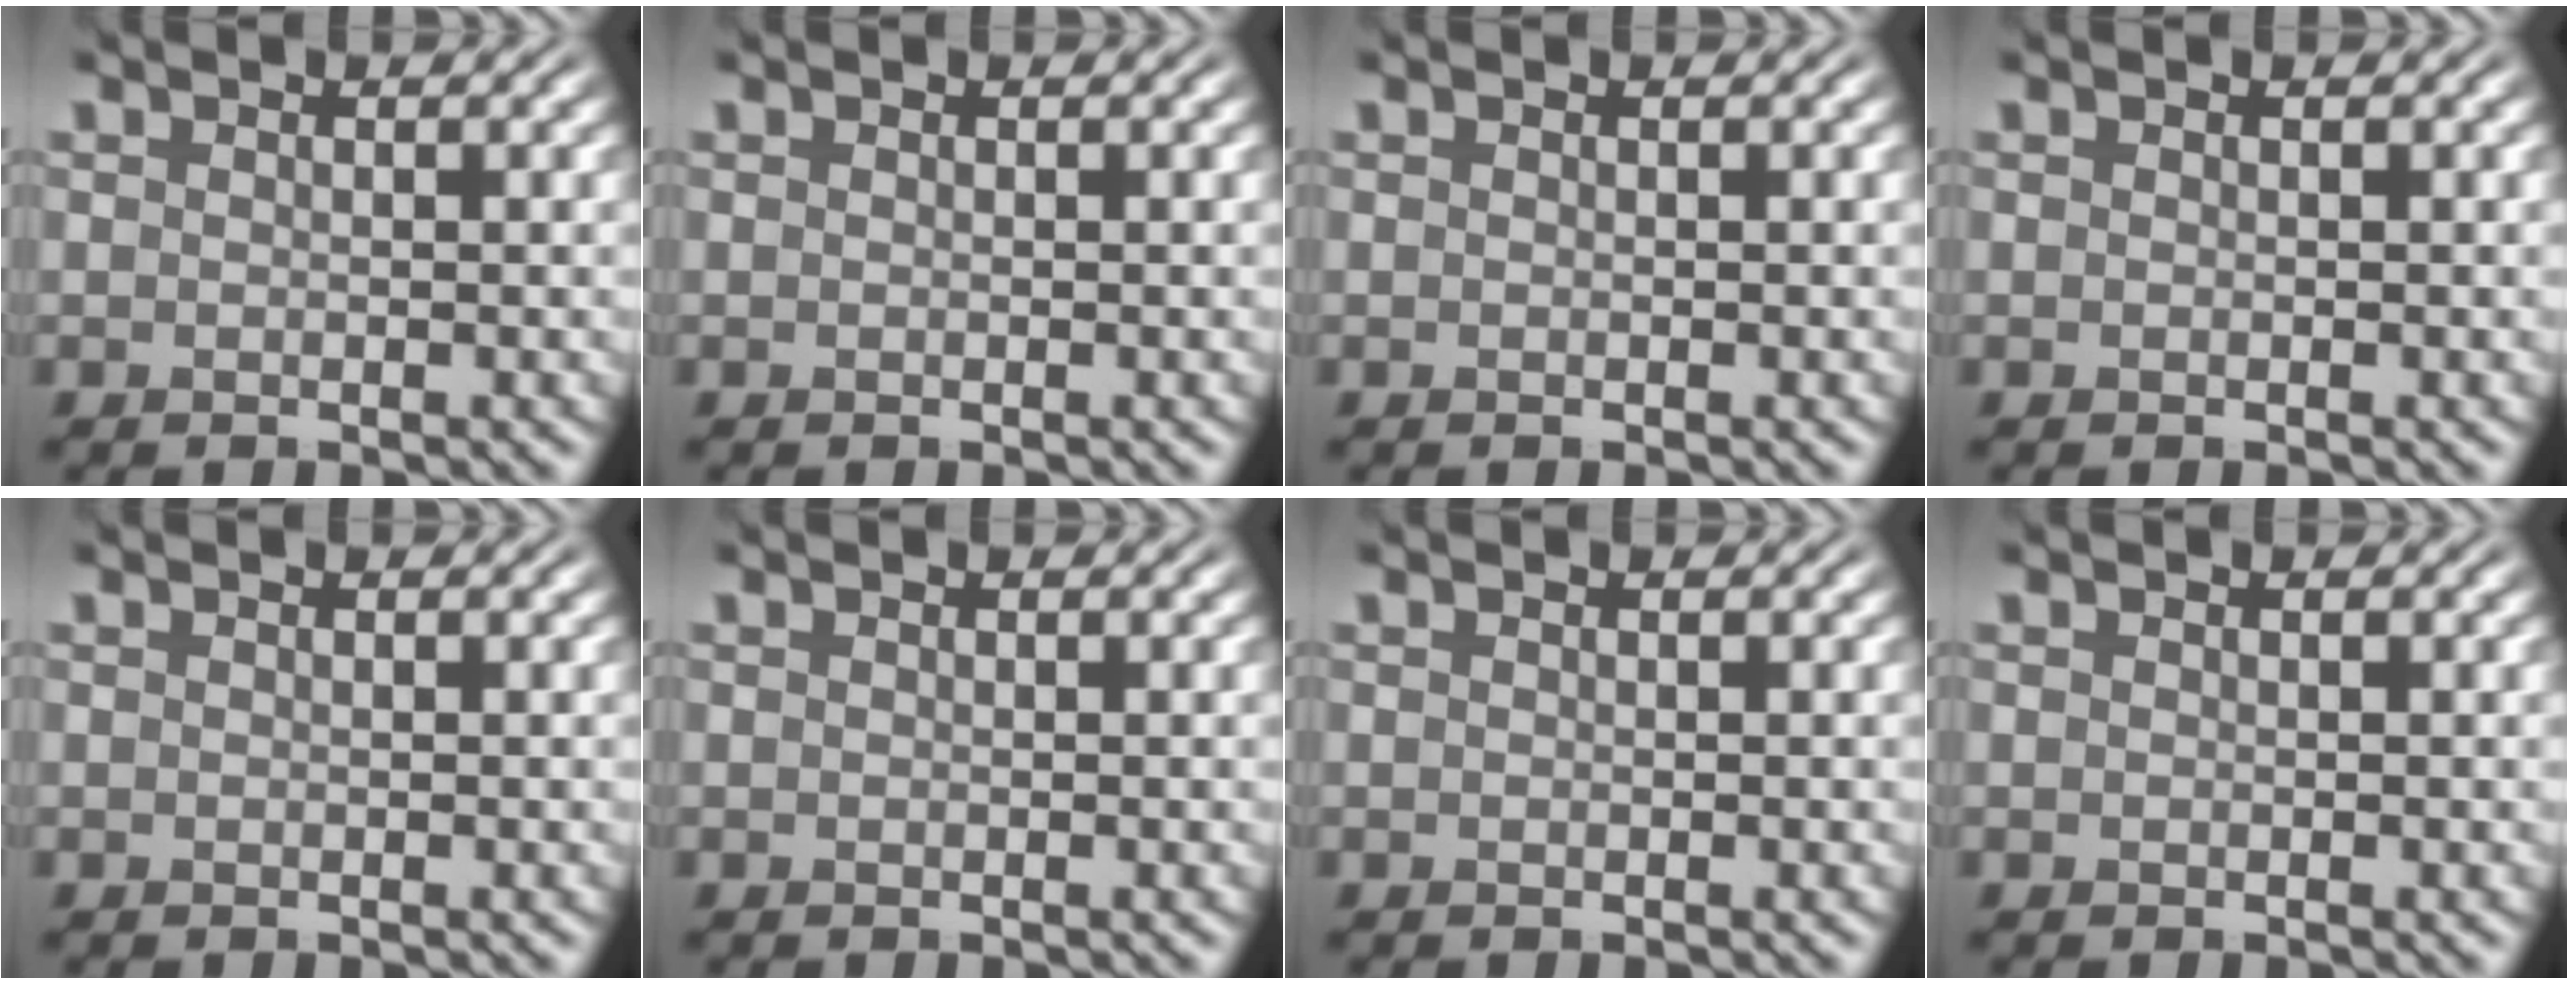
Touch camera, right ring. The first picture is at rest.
{"total": 0.0}
{"total": 0.0}
{"total": 0.0}
{"total": 0.0}
{"total": 0.0}
{"total": 0.0}
{"total": 0.0}